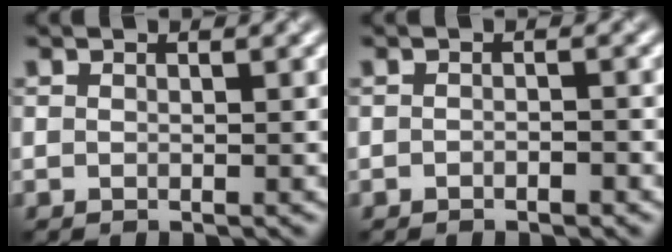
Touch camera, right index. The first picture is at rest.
{"total": 0.7, "force": [-0.6, 0.1, 0.2], "torque": [-0.001, 0.000, -0.010]}